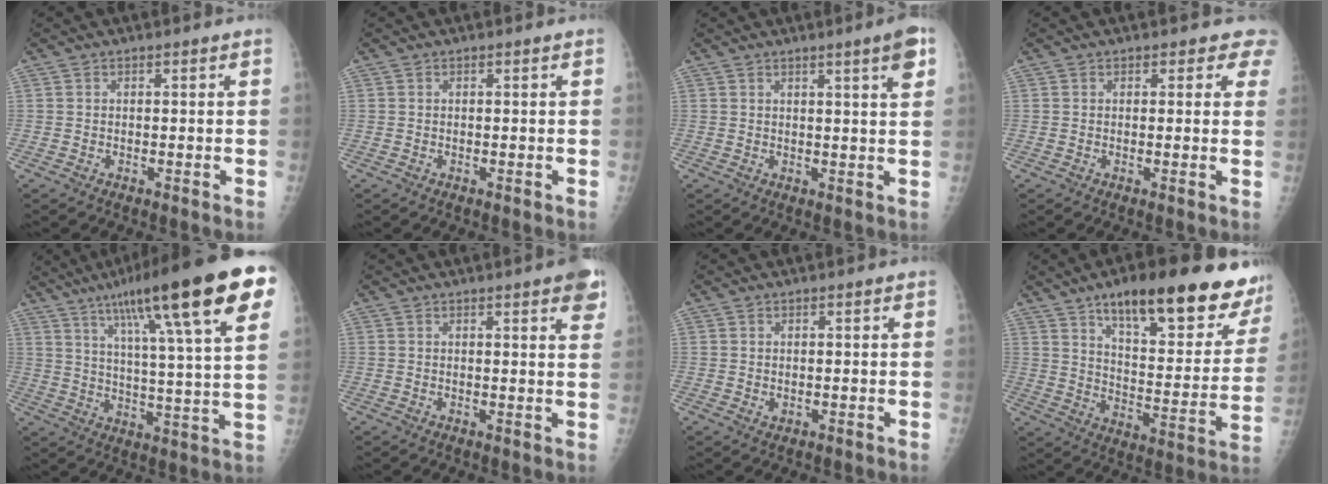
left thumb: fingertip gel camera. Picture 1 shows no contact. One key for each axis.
{"total": 0.0}
{"total": 5.1, "fx": 2.7, "fy": 0.0, "fz": 4.3, "tx": -0.057, "ty": -0.015, "tz": 0.036}
{"total": 3.2, "fx": 2.5, "fy": 1.8, "fz": 0.8, "tx": 0.027, "ty": -0.009, "tz": 0.012}
{"total": 26.5, "fx": 14.1, "fy": 4.1, "fz": 22.1, "tx": -0.331, "ty": -0.015, "tz": 0.207}
{"total": 5.8, "fx": 3.2, "fy": 1.1, "fz": 4.7, "tx": -0.043, "ty": -0.006, "tz": 0.034}
{"total": 0.8, "fx": 0.2, "fy": 0.5, "fz": 0.6, "tx": -0.008, "ty": -0.003, "tz": 0.007}
{"total": 26.2, "fx": 18.0, "fy": 7.9, "fz": 17.3, "tx": -0.197, "ty": -0.065, "tz": 0.253}